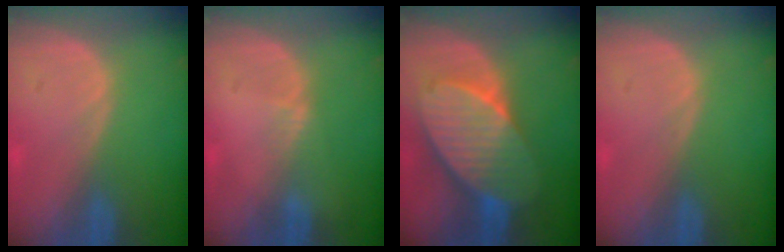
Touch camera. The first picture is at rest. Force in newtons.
{"total": 0.8, "press": 0.8, "slide": 0.2}
{"total": 10.3, "press": 10.3, "slide": 0.7}
{"total": 0.0}